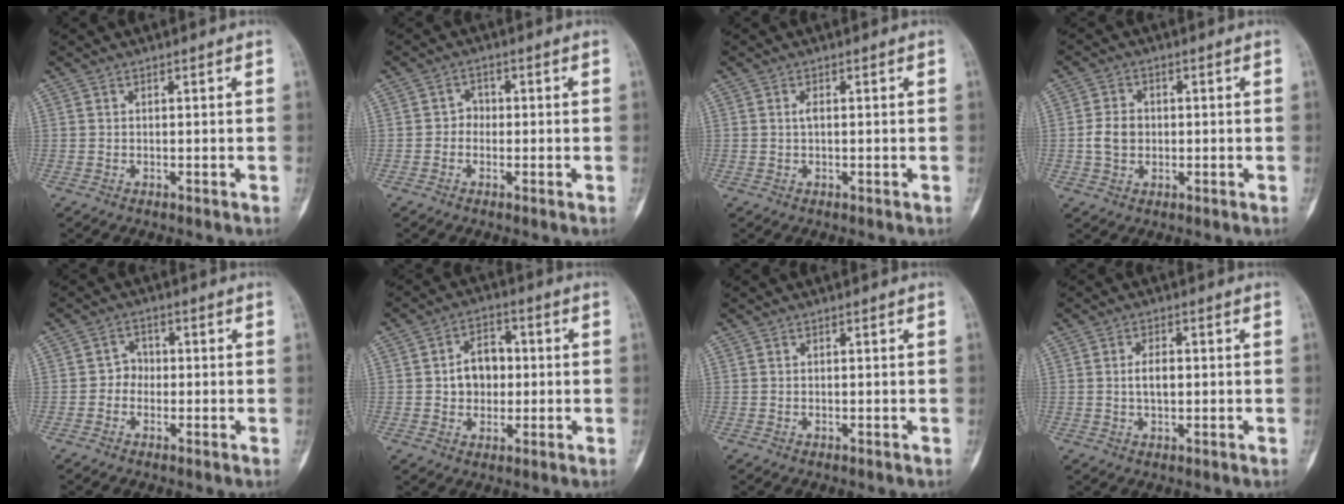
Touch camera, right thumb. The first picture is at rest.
{"total": 2.3, "force": [-0.4, 2.0, 1.0], "torque": [0.004, 0.009, -0.016]}
{"total": 1.0, "force": [0.1, 0.4, 0.9], "torque": [-0.019, 0.000, 0.001]}
{"total": 4.9, "force": [-0.3, 3.9, 2.9], "torque": [-0.048, 0.008, -0.006]}
{"total": 2.9, "force": [-0.6, 2.6, 1.2], "torque": [0.003, 0.011, -0.020]}
{"total": 7.8, "force": [0.3, 6.1, 4.9], "torque": [-0.045, 0.013, 0.000]}
{"total": 0.0}
{"total": 3.6, "force": [0.1, 1.9, 3.0], "torque": [-0.049, 0.001, 0.001]}